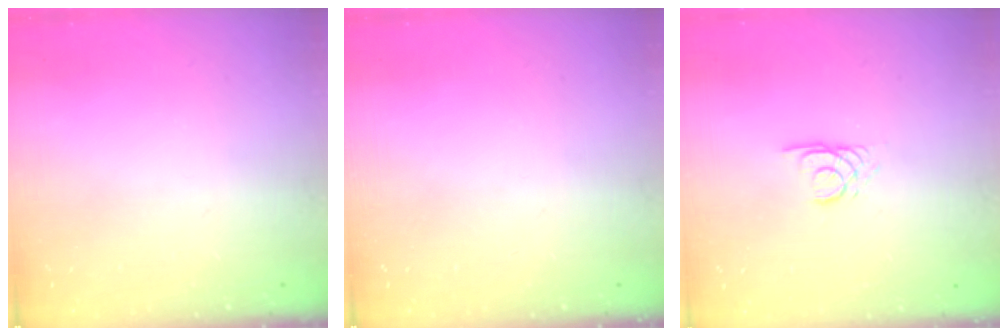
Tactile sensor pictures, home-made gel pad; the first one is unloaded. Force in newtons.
{"total": 0.0}
{"total": 2.4, "press": 2.4, "slide": 0.2}